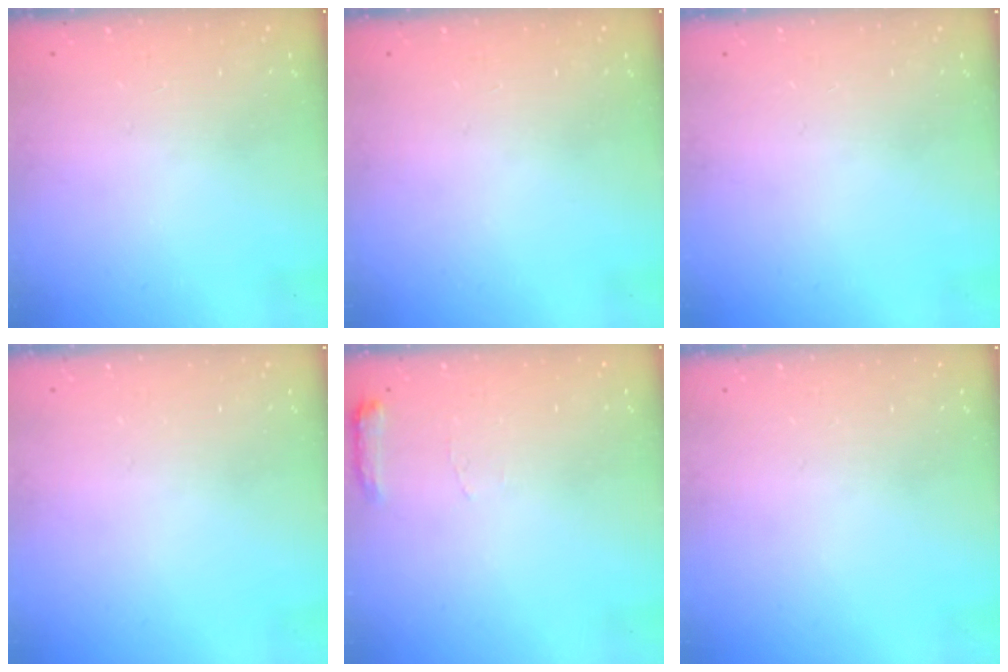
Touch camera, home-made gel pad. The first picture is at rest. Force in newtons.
{"total": 0.0}
{"total": 0.0}
{"total": 0.0}
{"total": 5.6, "press": 5.6, "slide": 0.7}
{"total": 0.0}